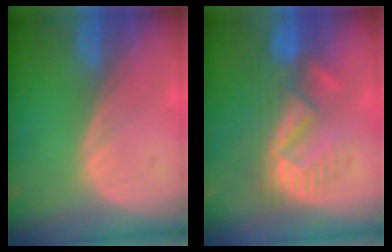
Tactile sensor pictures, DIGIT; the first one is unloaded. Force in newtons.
{"total": 8.9, "press": 8.4, "slide": 2.9}